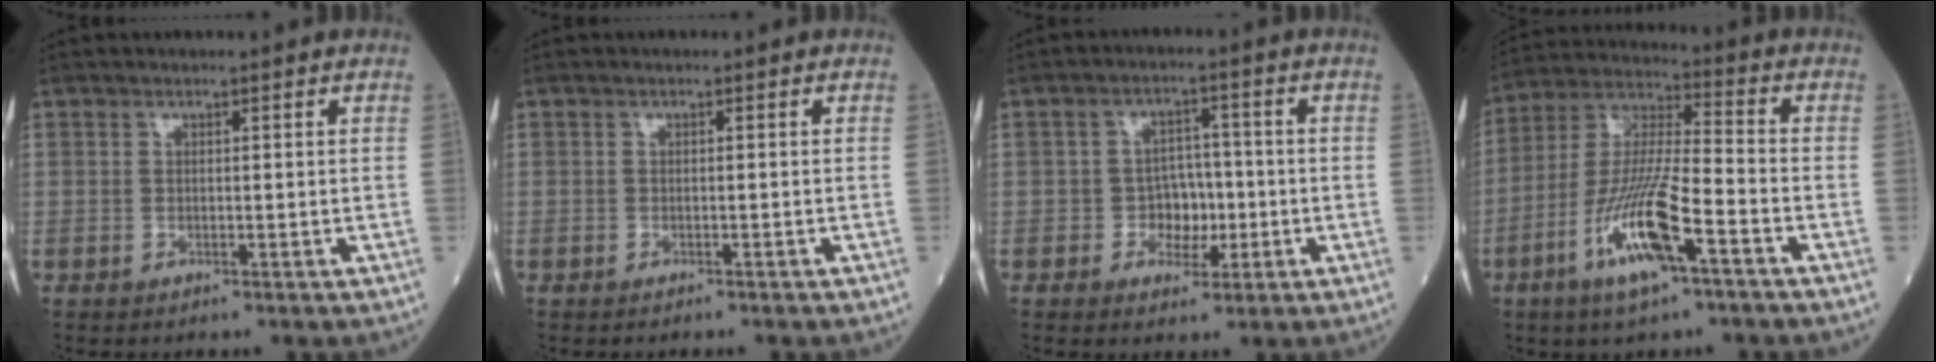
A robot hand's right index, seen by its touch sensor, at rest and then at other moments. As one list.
[{"total": 0.7, "force": [-0.7, 0.0, 0.3], "torque": [-0.007, -0.001, -0.011]}, {"total": 4.7, "force": [-1.1, 3.6, 2.8], "torque": [-0.038, 0.011, -0.018]}, {"total": 13.6, "force": [-6.3, 1.9, 11.9], "torque": [-0.241, -0.010, -0.119]}]